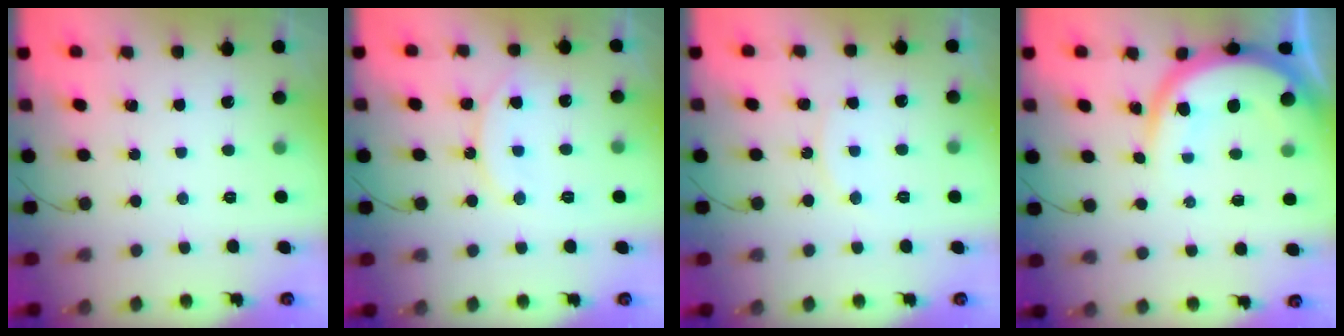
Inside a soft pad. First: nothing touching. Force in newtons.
{"total": 11.2, "press": 11.1, "slide": 1.3}
{"total": 6.5, "press": 6.5, "slide": 0.2}
{"total": 11.3, "press": 11.2, "slide": 1.2}